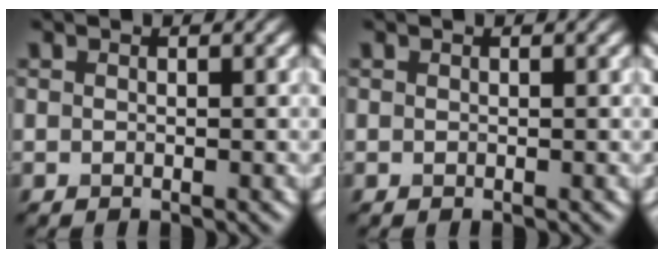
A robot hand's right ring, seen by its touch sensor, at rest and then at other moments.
{"total": 0.0}